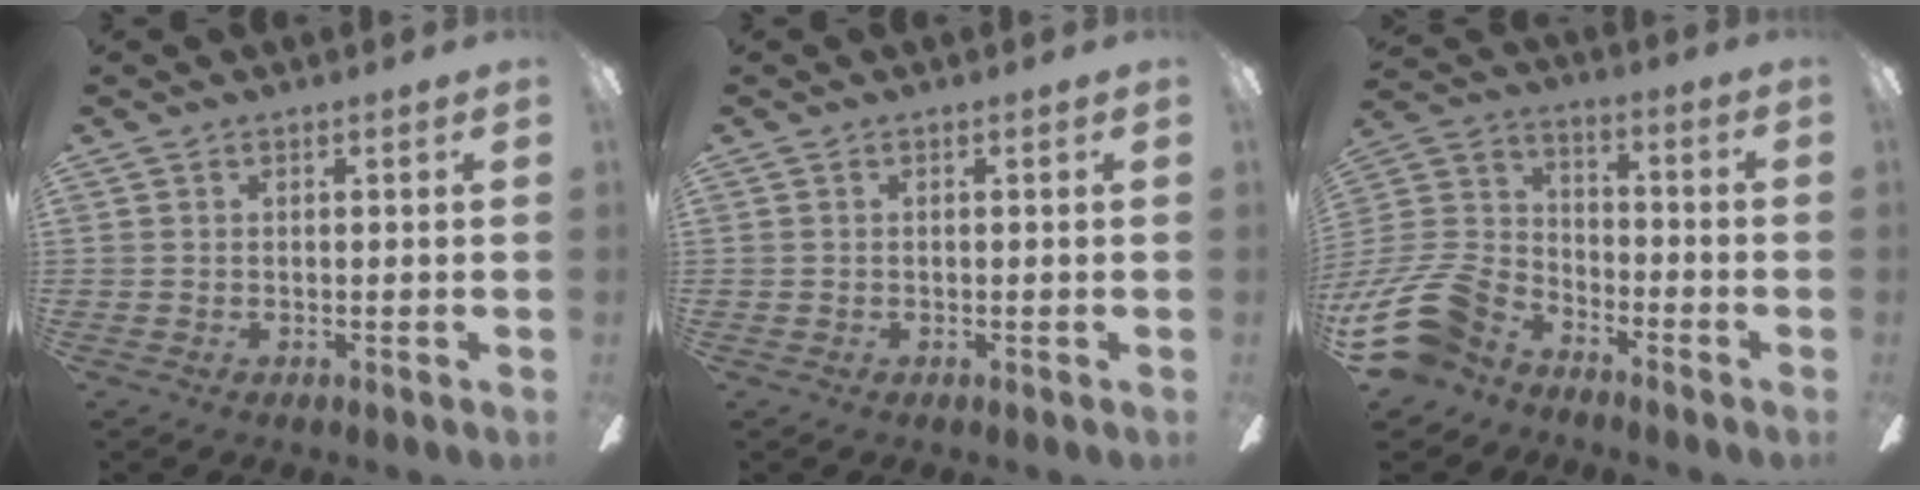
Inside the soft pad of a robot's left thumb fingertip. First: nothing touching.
{"total": 0.0}
{"total": 17.5, "force": [-10.3, 10.6, 9.3], "torque": [-0.218, 0.045, -0.185]}